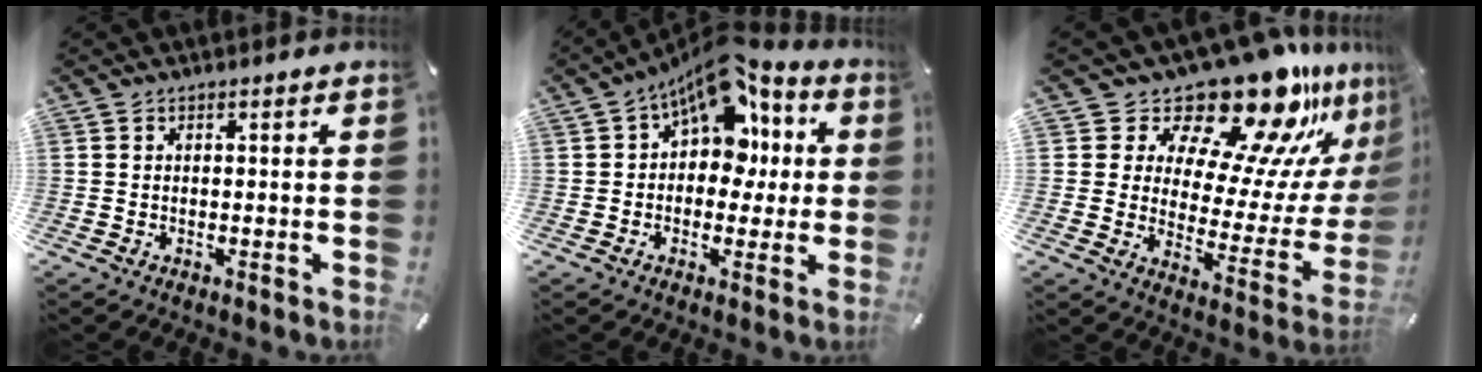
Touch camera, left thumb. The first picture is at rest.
{"total": 12.9, "force": [5.5, 8.5, 7.9], "torque": [-0.129, -0.038, 0.099]}
{"total": 19.7, "force": [16.8, 6.9, 7.7], "torque": [-0.107, -0.159, 0.273]}